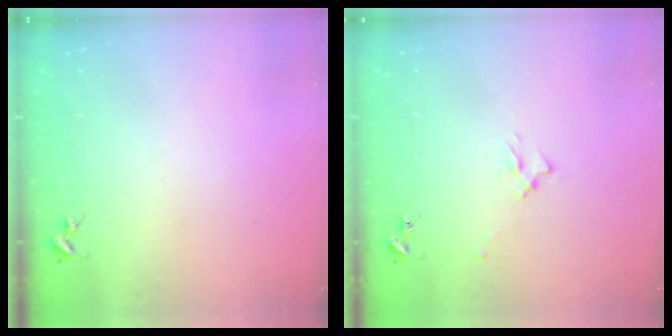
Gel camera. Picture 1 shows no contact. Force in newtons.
{"total": 2.5, "press": 2.5, "slide": 0.4}